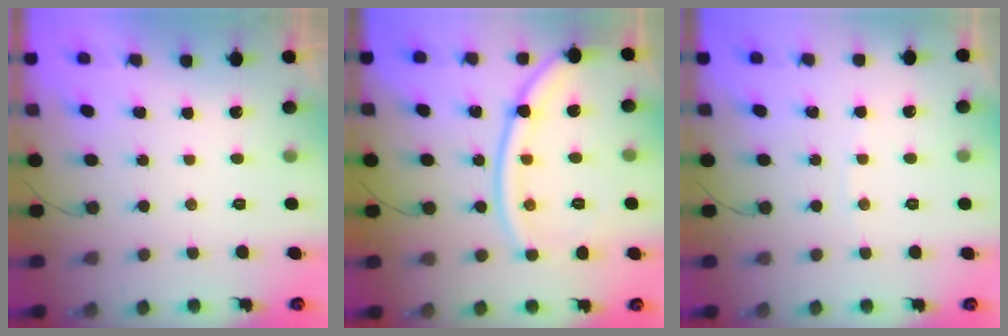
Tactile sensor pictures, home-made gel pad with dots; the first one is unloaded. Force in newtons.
{"total": 14.1, "press": 14.0, "slide": 0.8}
{"total": 2.3, "press": 2.3, "slide": 0.3}